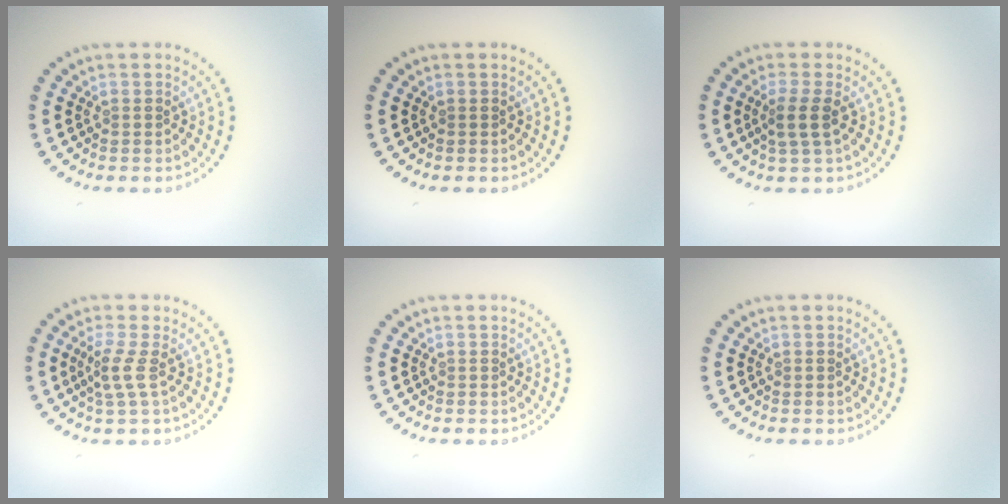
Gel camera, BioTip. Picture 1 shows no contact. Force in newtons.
{"total": 0.0}
{"total": 2.2, "press": 1.7, "slide": 1.4}
{"total": 2.1, "press": 1.5, "slide": 1.4}
{"total": 0.0}
{"total": 0.0}